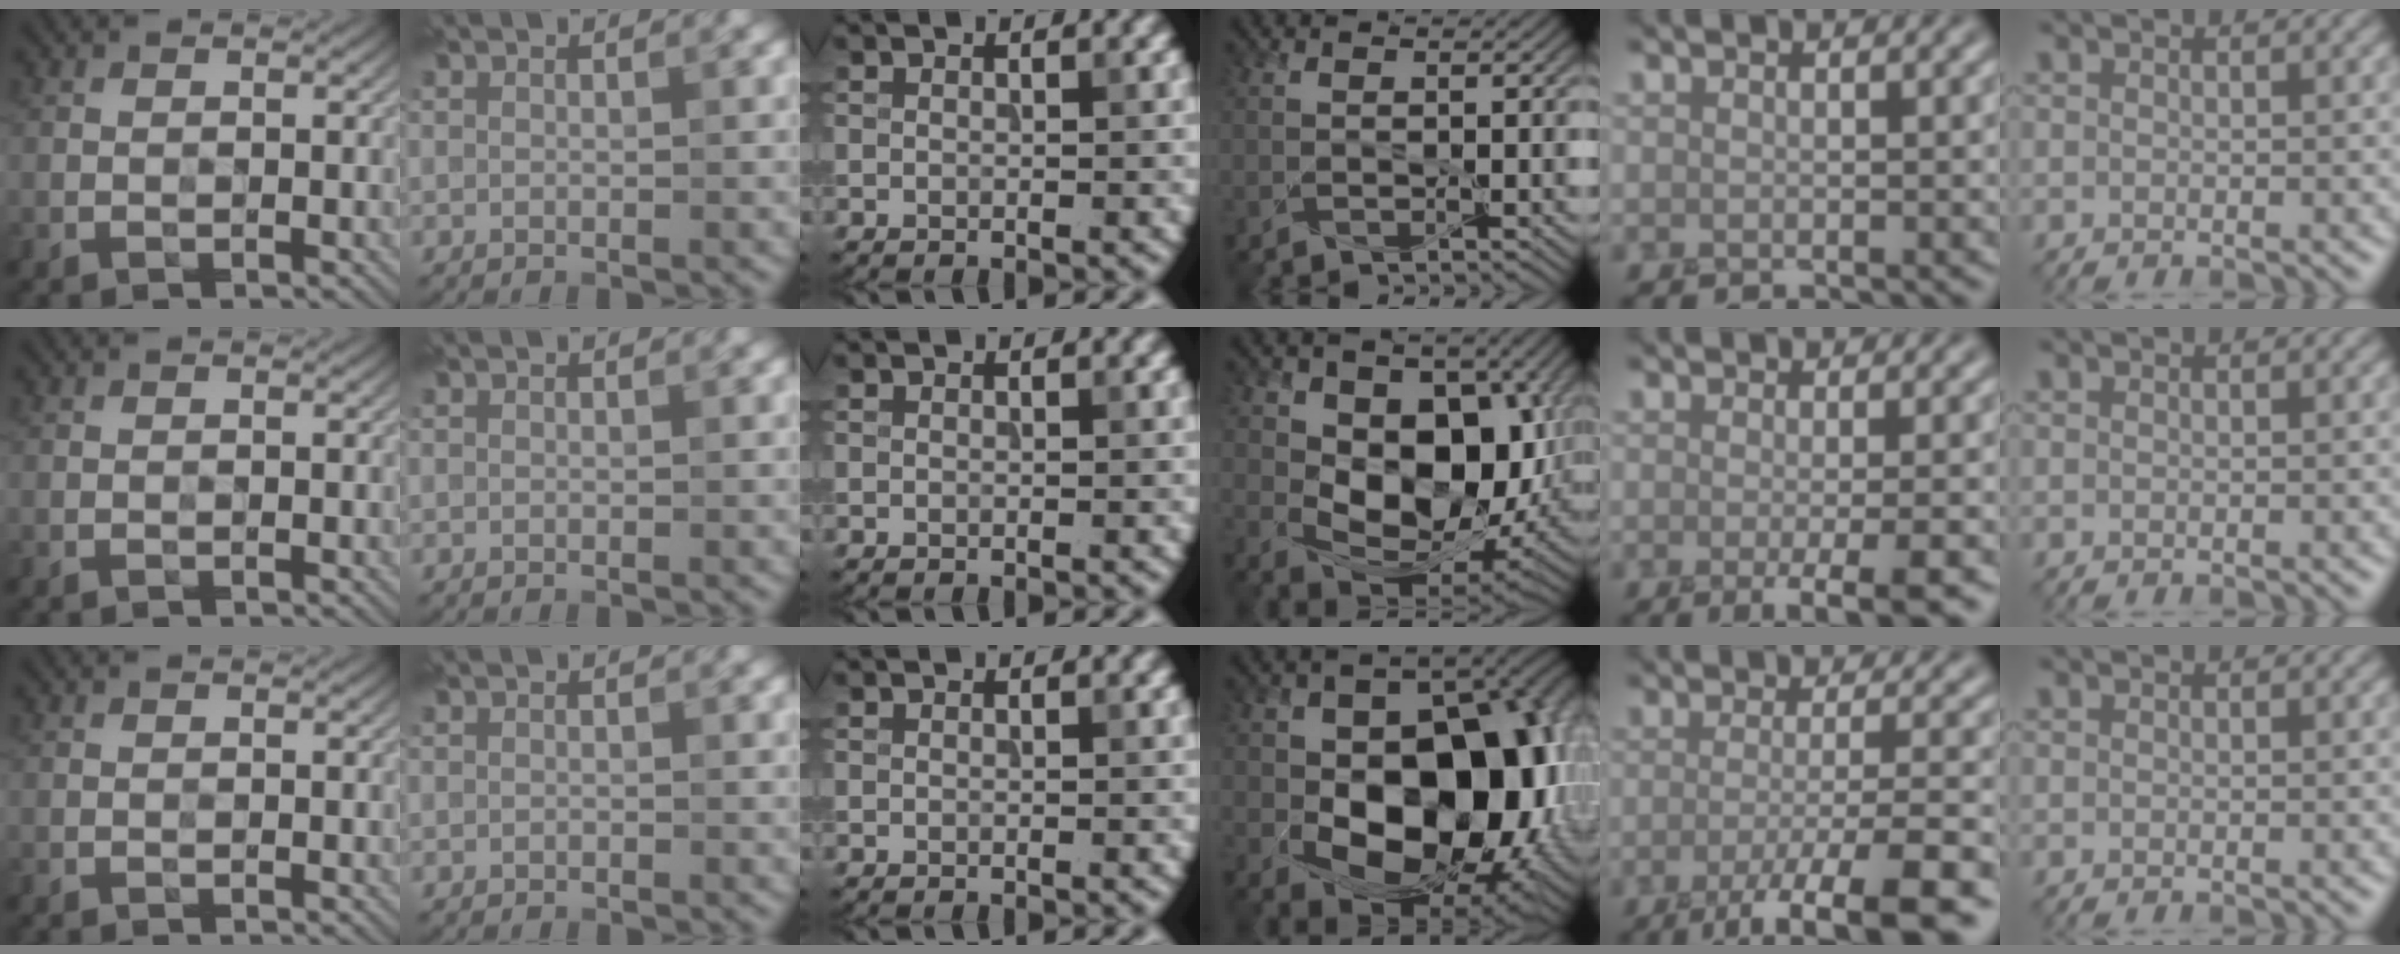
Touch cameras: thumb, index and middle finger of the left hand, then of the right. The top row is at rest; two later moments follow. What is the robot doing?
{"motion": "peel", "object": "velcro strap"}